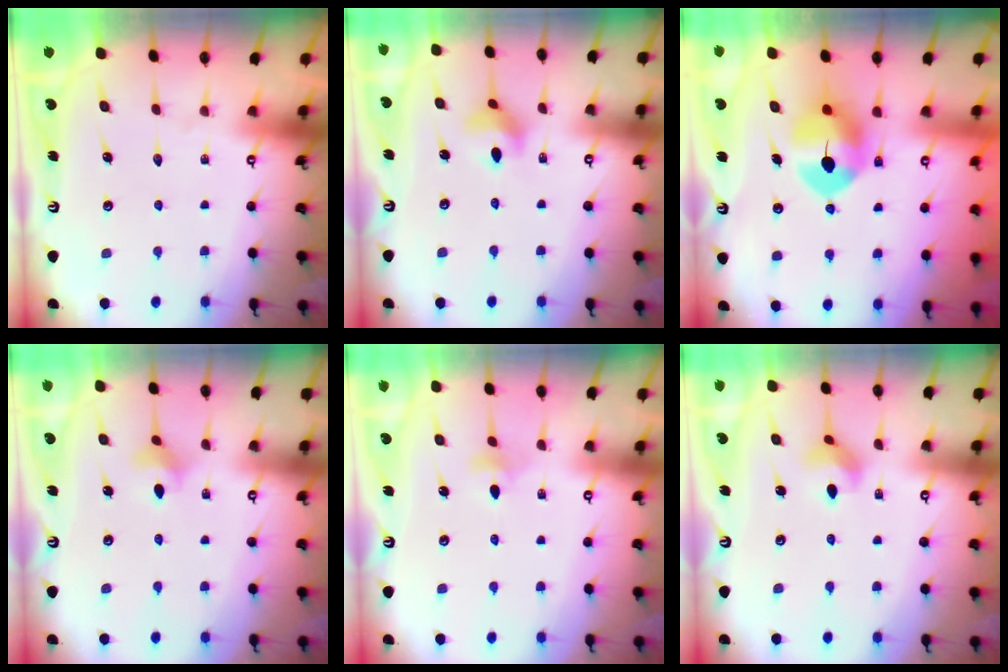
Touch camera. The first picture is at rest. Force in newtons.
{"total": 7.2, "press": 6.9, "slide": 2.0}
{"total": 9.4, "press": 9.3, "slide": 1.1}
{"total": 4.1, "press": 4.0, "slide": 0.7}
{"total": 4.0, "press": 3.8, "slide": 1.2}
{"total": 5.7, "press": 5.7, "slide": 0.5}